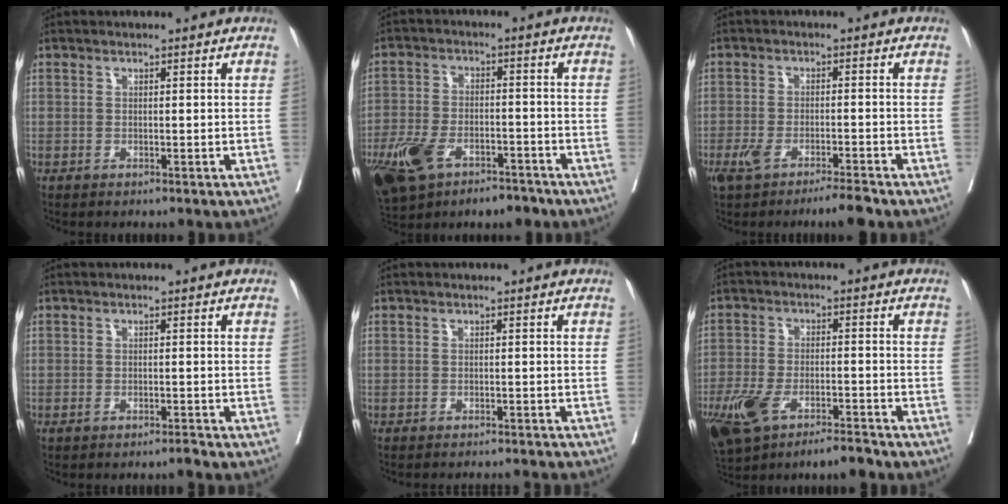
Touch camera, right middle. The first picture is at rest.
{"total": 13.3, "force": [-8.2, 6.6, 8.1], "torque": [-0.168, 0.001, -0.137]}
{"total": 5.2, "force": [-3.8, 0.5, 3.6], "torque": [-0.065, -0.005, -0.065]}
{"total": 1.1, "force": [-0.9, -0.1, 0.5], "torque": [-0.007, 0.000, -0.018]}
{"total": 5.1, "force": [-5.0, -0.1, 1.0], "torque": [-0.007, -0.006, -0.056]}
{"total": 10.4, "force": [-6.9, 3.3, 7.0], "torque": [-0.136, -0.002, -0.120]}